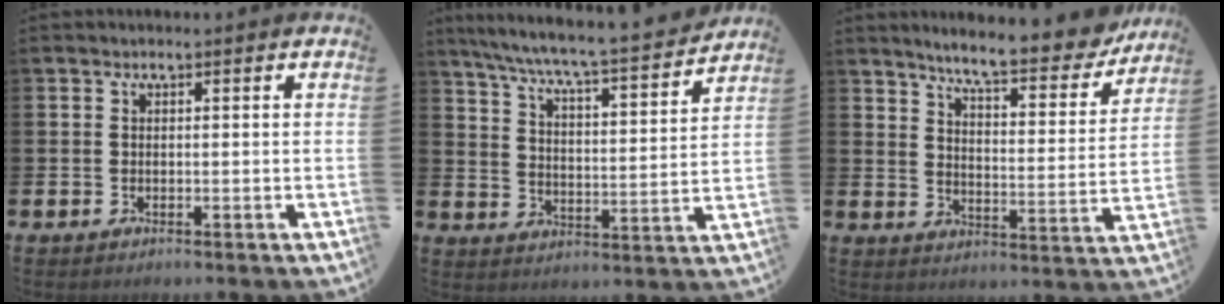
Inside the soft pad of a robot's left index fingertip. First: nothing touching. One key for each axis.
{"total": 7.2, "fx": 6.7, "fy": 0.0, "fz": 2.7, "tx": -0.084, "ty": -0.054, "tz": 0.110}
{"total": 8.0, "fx": 7.3, "fy": 1.1, "fz": 3.0, "tx": -0.077, "ty": -0.053, "tz": 0.123}